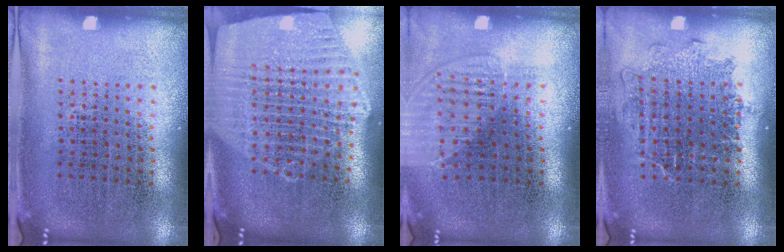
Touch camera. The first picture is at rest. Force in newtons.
{"total": 2.4, "press": 2.1, "slide": 1.2}
{"total": 1.4, "press": 1.2, "slide": 0.7}
{"total": 1.2, "press": 1.1, "slide": 0.5}